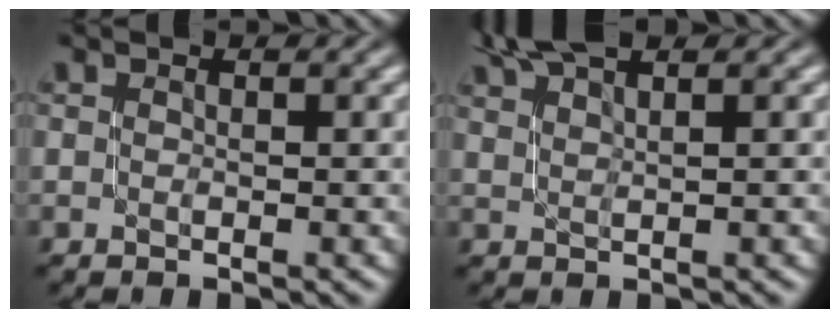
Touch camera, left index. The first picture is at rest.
{"total": 3.3, "force": [2.9, 0.4, 1.6], "torque": [-0.019, 0.007, 0.050]}